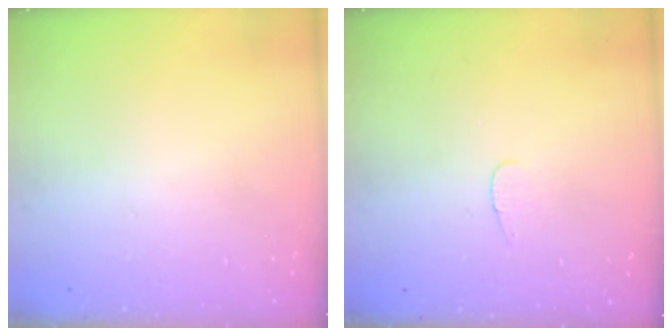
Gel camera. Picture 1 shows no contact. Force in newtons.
{"total": 3.4, "press": 3.4, "slide": 0.4}